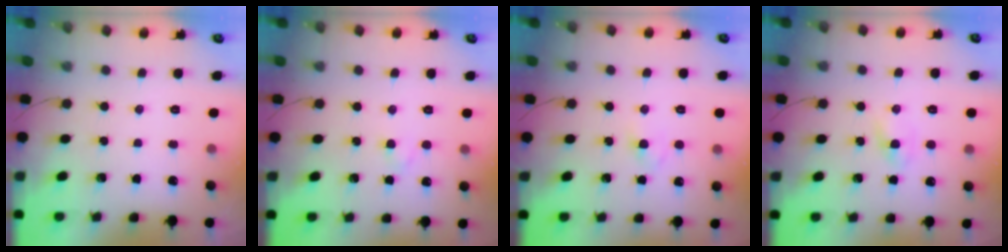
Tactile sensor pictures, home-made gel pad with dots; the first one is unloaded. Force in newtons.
{"total": 1.6, "press": 1.4, "slide": 0.8}
{"total": 2.3, "press": 2.1, "slide": 1.0}
{"total": 1.8, "press": 1.6, "slide": 0.8}